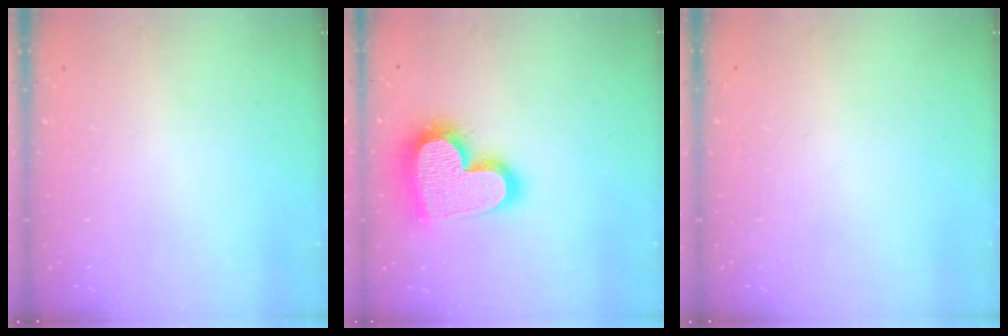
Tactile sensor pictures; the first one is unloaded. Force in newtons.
{"total": 21.5, "press": 21.4, "slide": 1.5}
{"total": 0.0}